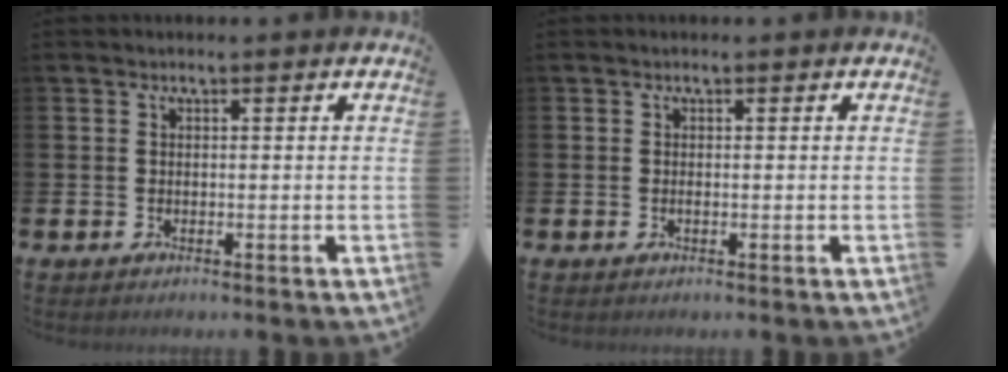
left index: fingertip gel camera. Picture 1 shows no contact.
{"total": 0.0}